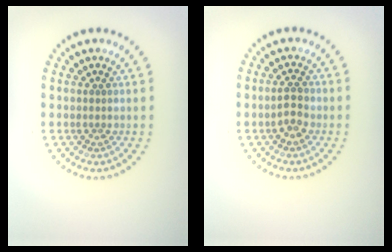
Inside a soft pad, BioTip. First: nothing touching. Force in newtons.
{"total": 2.1, "press": 2.1, "slide": 0.3}